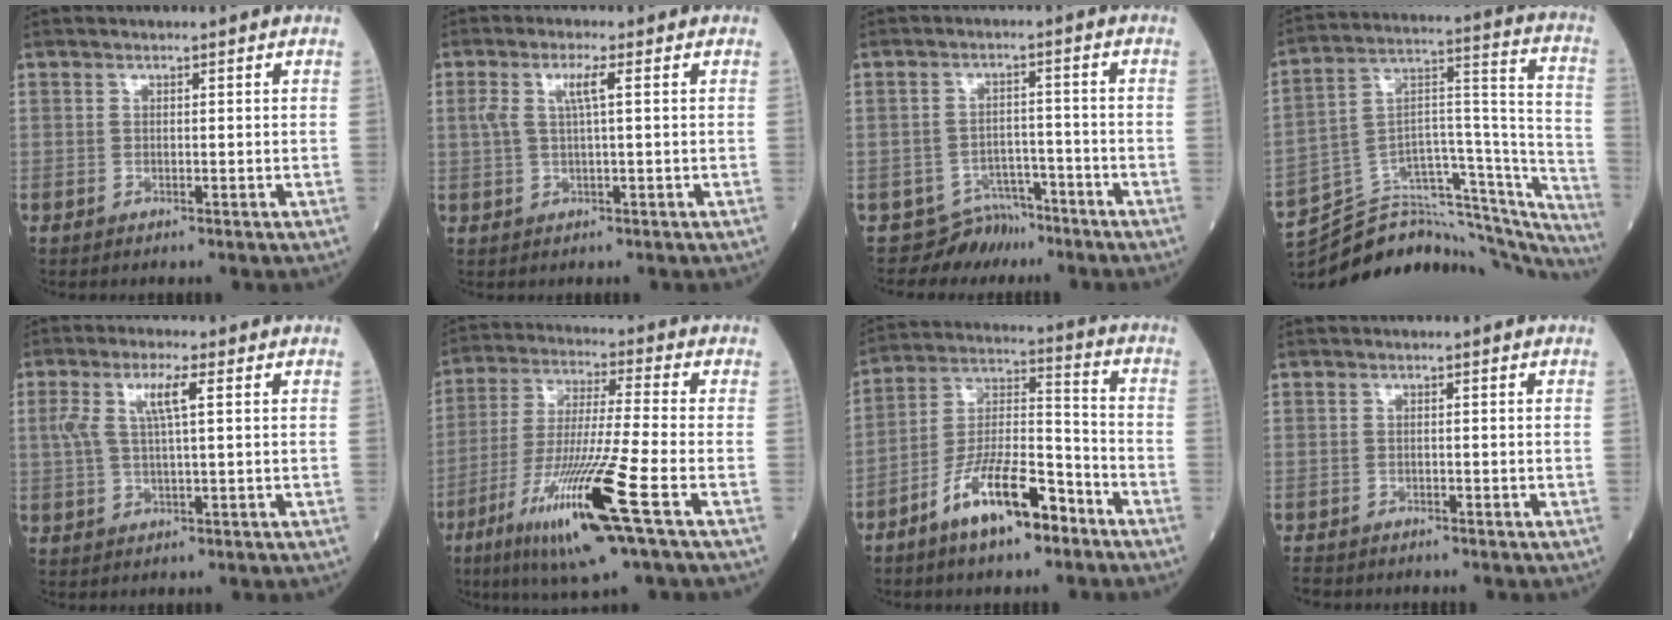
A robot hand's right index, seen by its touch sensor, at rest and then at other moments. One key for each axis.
{"total": 3.7, "fx": 1.1, "fy": 0.2, "fz": 3.5, "tx": -0.075, "ty": 0.011, "tz": 0.023}
{"total": 4.9, "fx": -4.2, "fy": 2.4, "fz": -1.1, "tx": 0.020, "ty": 0.022, "tz": -0.068}
{"total": 32.4, "fx": -28.8, "fy": 7.8, "fz": 12.6, "tx": -0.126, "ty": 0.030, "tz": -0.400}
{"total": 5.4, "fx": 1.7, "fy": 0.7, "fz": 5.1, "tx": -0.109, "ty": 0.015, "tz": 0.036}
{"total": 16.4, "fx": -7.3, "fy": -0.5, "fz": 14.7, "tx": -0.305, "ty": -0.036, "tz": -0.136}
{"total": 12.6, "fx": -7.8, "fy": 3.4, "fz": 9.3, "tx": -0.180, "ty": 0.003, "tz": -0.143}
{"total": 3.3, "fx": -2.9, "fy": 1.3, "fz": 0.8, "tx": -0.013, "ty": -0.005, "tz": -0.044}